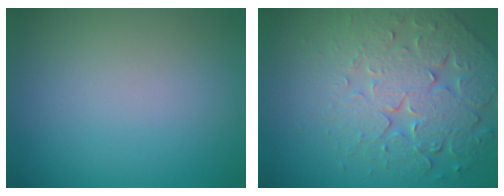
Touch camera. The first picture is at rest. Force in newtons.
{"total": 8.0, "press": 5.8, "slide": 5.5}